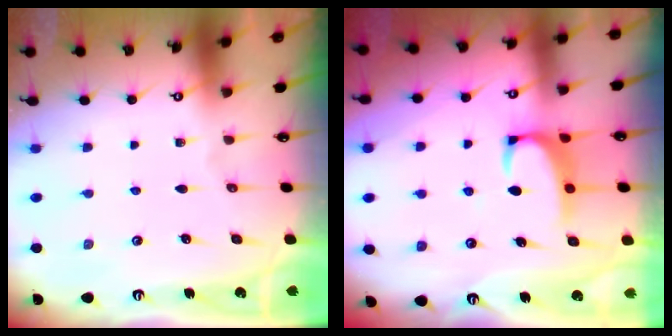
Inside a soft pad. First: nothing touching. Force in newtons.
{"total": 2.9, "press": 2.8, "slide": 0.7}